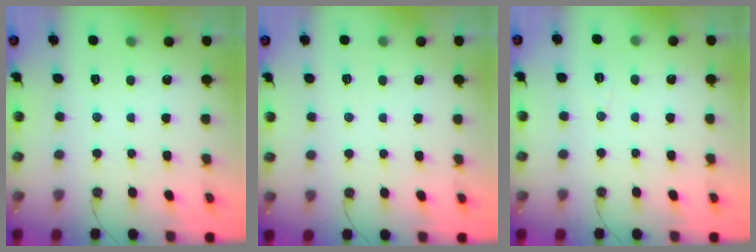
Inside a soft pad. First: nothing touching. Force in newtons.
{"total": 3.9, "press": 1.9, "slide": 3.4}
{"total": 3.6, "press": 2.7, "slide": 2.4}